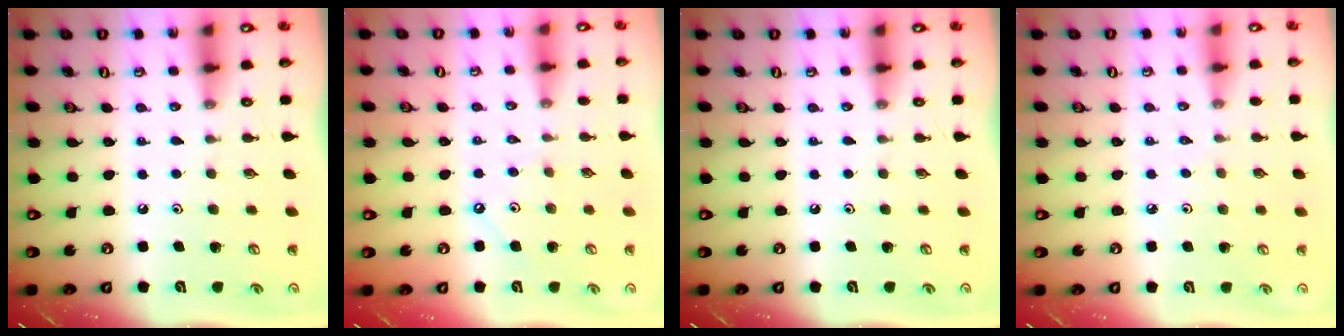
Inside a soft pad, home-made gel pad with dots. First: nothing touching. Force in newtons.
{"total": 3.0, "press": 3.0, "slide": 0.4}
{"total": 0.0}
{"total": 1.9, "press": 1.8, "slide": 0.5}